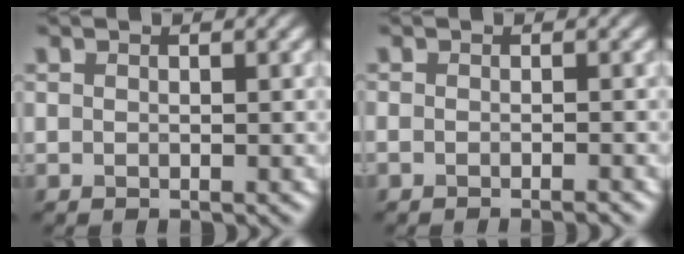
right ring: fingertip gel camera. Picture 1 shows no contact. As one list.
[{"total": 1.5, "force": [-1.0, 0.3, 1.1], "torque": [-0.008, -0.005, -0.022]}]